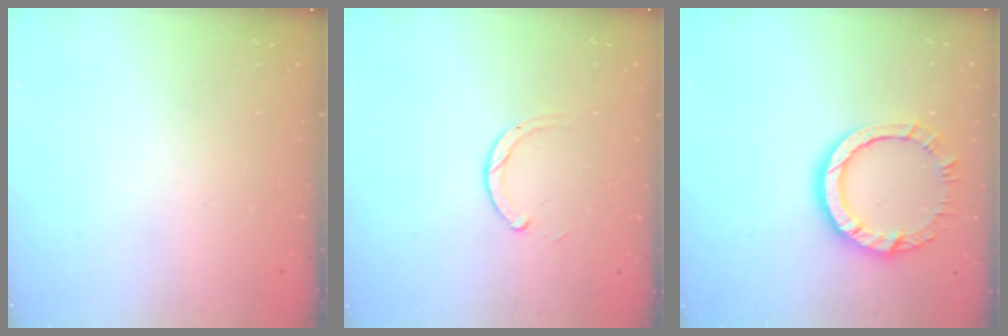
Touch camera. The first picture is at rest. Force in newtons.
{"total": 2.3, "press": 2.3, "slide": 0.3}
{"total": 10.6, "press": 10.5, "slide": 1.1}